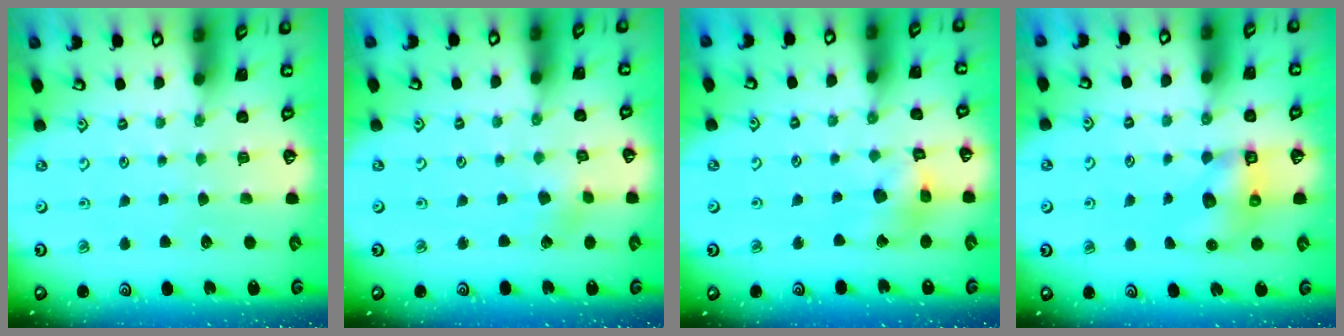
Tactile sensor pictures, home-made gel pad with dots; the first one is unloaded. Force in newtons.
{"total": 1.9, "press": 1.9, "slide": 0.2}
{"total": 11.2, "press": 11.1, "slide": 1.4}
{"total": 7.0, "press": 7.0, "slide": 0.9}